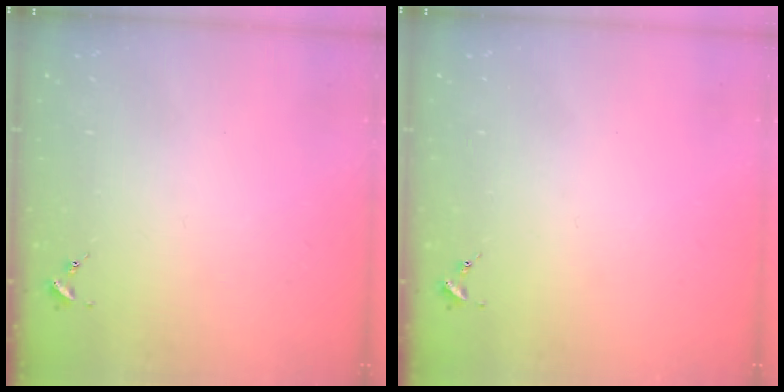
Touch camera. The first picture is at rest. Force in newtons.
{"total": 0.0}